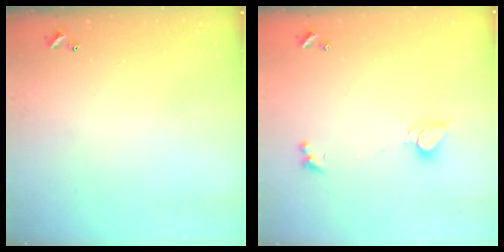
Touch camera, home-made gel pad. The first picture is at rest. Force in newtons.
{"total": 2.3, "press": 2.3, "slide": 0.2}